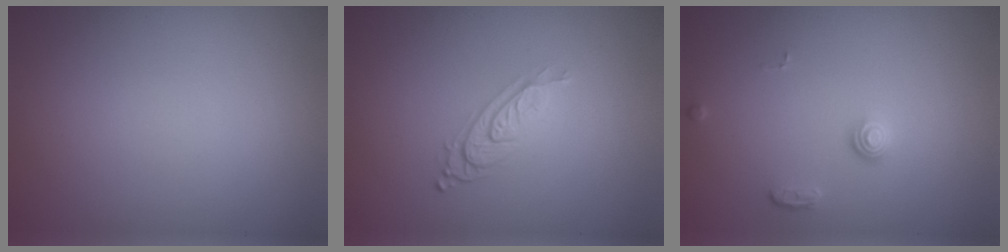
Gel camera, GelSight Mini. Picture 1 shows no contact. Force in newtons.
{"total": 3.0, "press": 2.0, "slide": 2.2}
{"total": 1.3, "press": 1.0, "slide": 0.9}